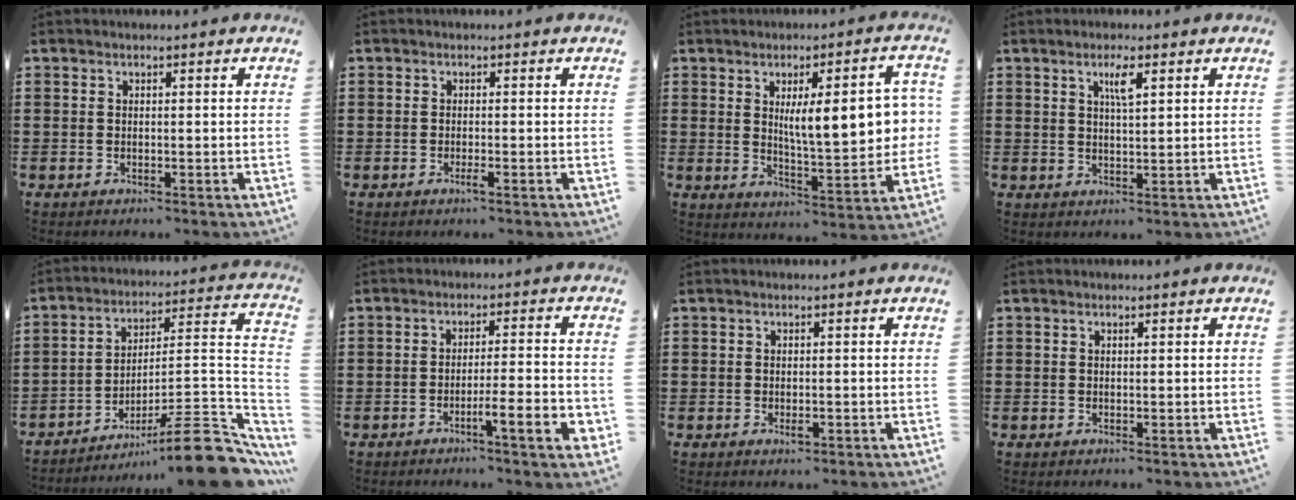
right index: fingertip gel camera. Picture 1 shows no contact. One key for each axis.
{"total": 1.2, "fx": -0.7, "fy": 0.1, "fz": 1.0, "tx": -0.017, "ty": -0.002, "tz": -0.012}
{"total": 11.3, "fx": 2.1, "fy": 3.2, "fz": 10.7, "tx": -0.155, "ty": -0.007, "tz": 0.029}
{"total": 3.2, "fx": 1.6, "fy": 0.7, "fz": 2.8, "tx": -0.051, "ty": 0.002, "tz": 0.023}
{"total": 11.5, "fx": -7.9, "fy": 1.2, "fz": 8.3, "tx": -0.113, "ty": 0.014, "tz": -0.145}
{"total": 6.7, "fx": -3.0, "fy": 0.8, "fz": 6.0, "tx": -0.093, "ty": -0.002, "tz": -0.050}
{"total": 1.0, "fx": -0.4, "fy": 0.5, "fz": 0.8, "tx": -0.016, "ty": -0.002, "tz": -0.006}
{"total": 0.0}